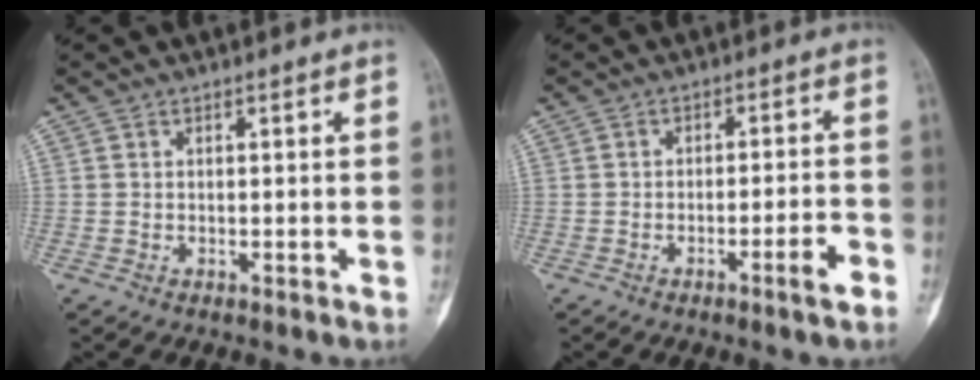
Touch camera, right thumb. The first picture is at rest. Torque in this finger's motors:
{"motor_torque": [-0.38, -0.02, -0.19, 0.13, -0.03]}